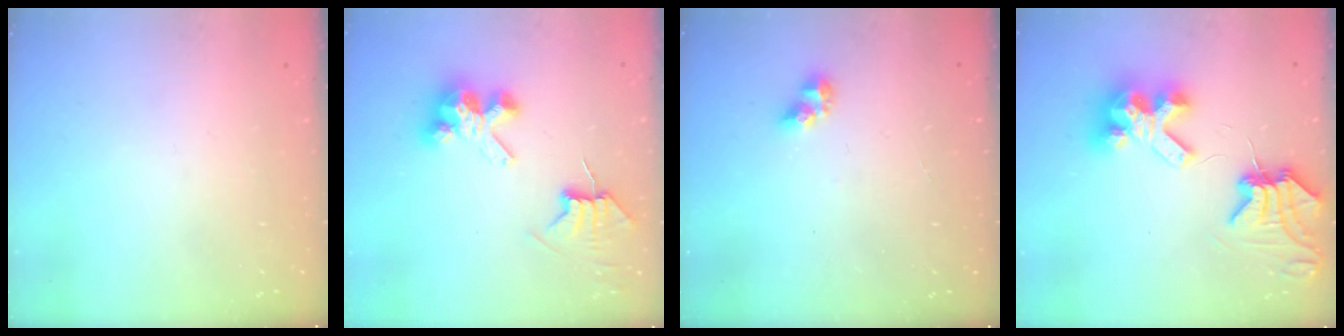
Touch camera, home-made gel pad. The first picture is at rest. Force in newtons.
{"total": 7.6, "press": 7.6, "slide": 0.8}
{"total": 5.3, "press": 5.3, "slide": 0.3}
{"total": 9.8, "press": 9.7, "slide": 1.2}